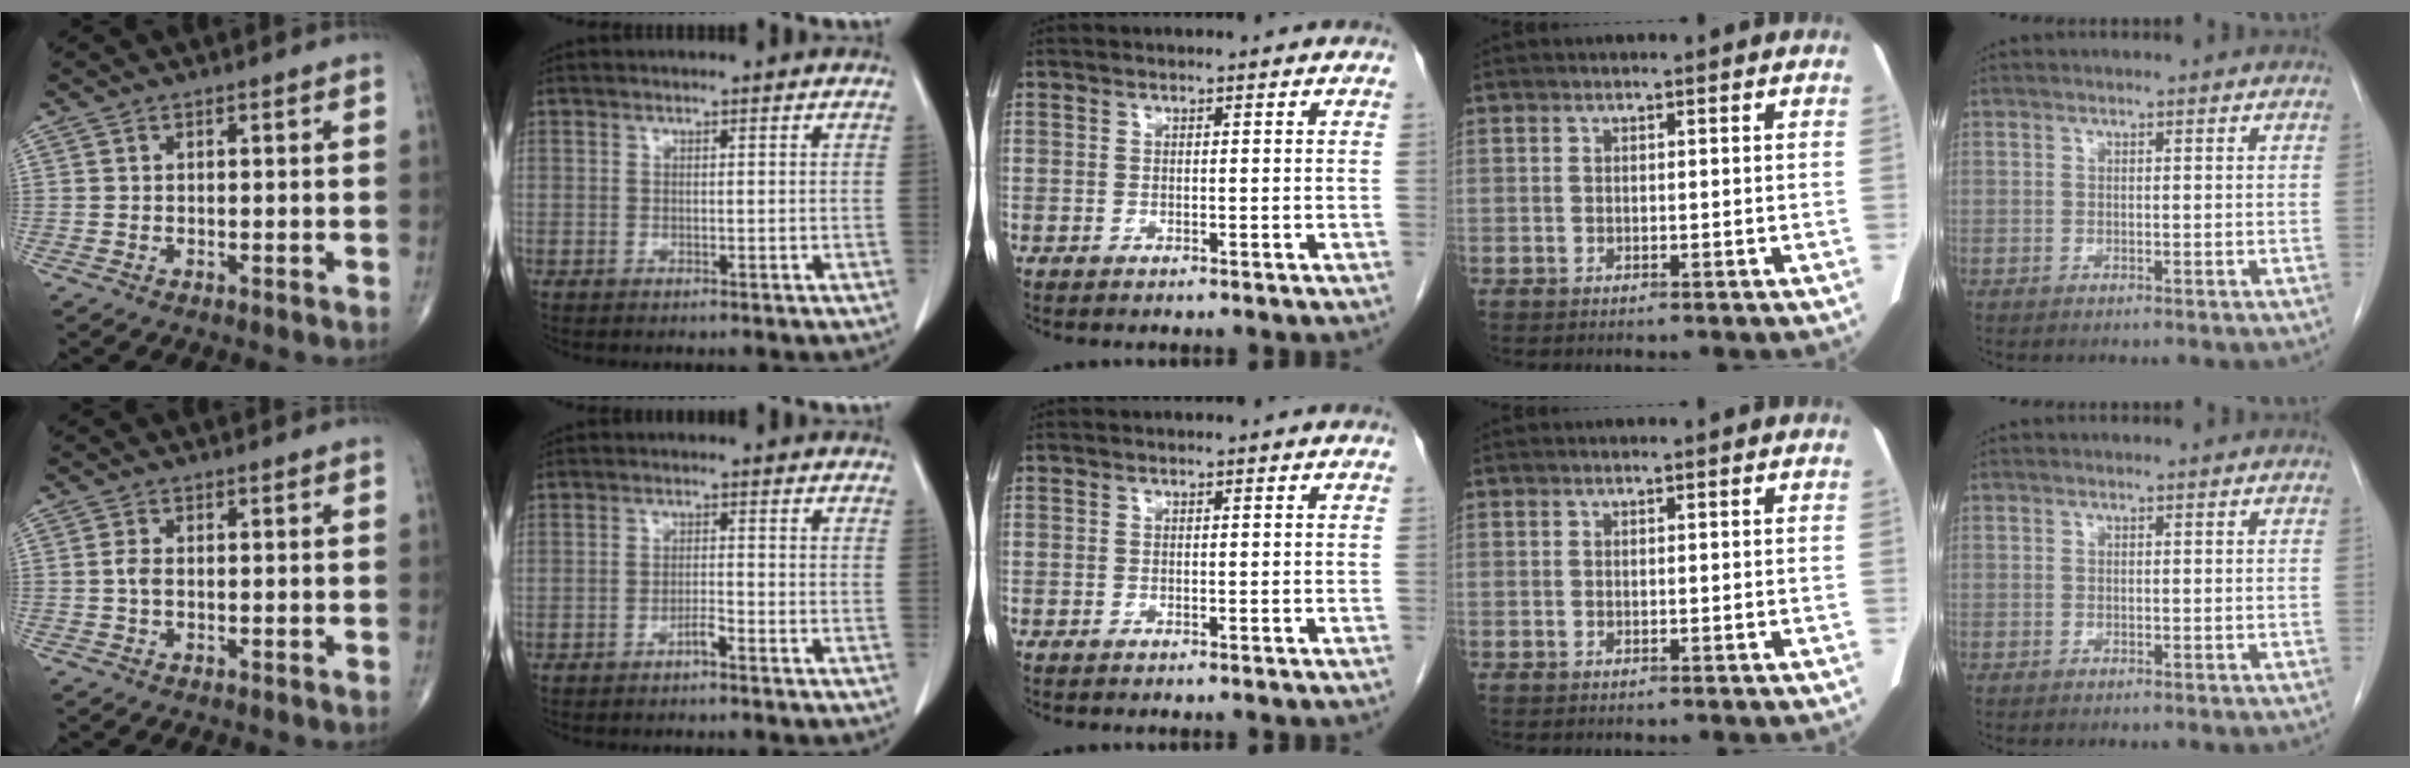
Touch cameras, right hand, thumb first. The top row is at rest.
{"thumb": {"total": 1.7, "force": [-0.2, 1.0, 1.4], "torque": [-0.031, 0.001, -0.007]}, "index": {"total": 1.6, "force": [-1.3, 0.0, 1.0], "torque": [-0.017, 0.002, -0.023]}}